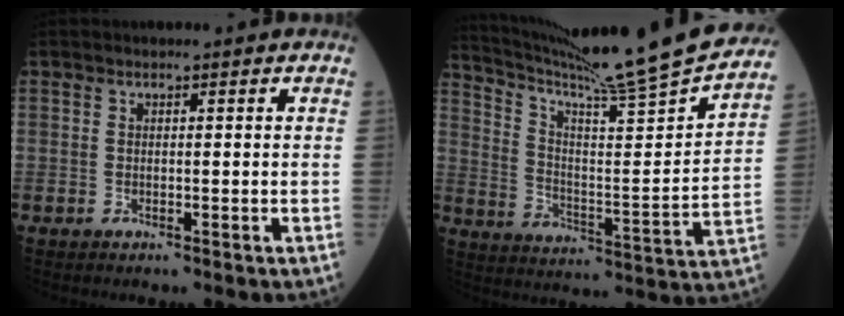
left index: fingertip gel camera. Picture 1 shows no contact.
{"total": 24.1, "force": [21.9, -1.9, 9.8], "torque": [-0.178, -0.075, 0.314]}